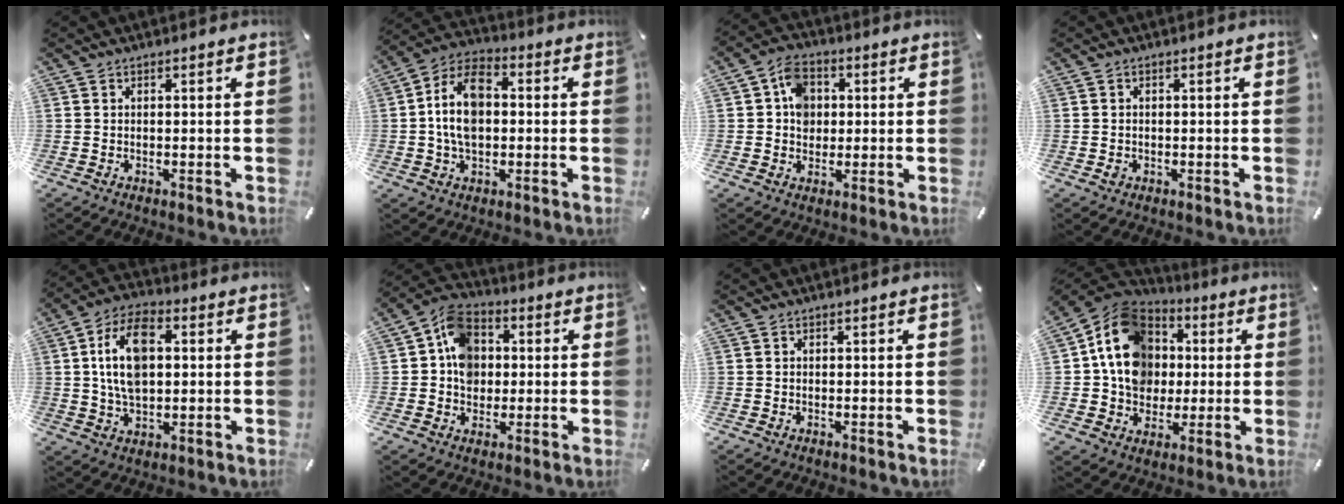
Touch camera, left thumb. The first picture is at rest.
{"total": 11.8, "force": [0.0, 7.9, 8.9], "torque": [-0.177, 0.016, 0.000]}
{"total": 7.1, "force": [1.0, 6.1, 3.5], "torque": [-0.055, 0.010, 0.017]}
{"total": 1.1, "force": [-0.3, 1.0, 0.4], "torque": [-0.008, 0.004, -0.006]}
{"total": 13.2, "force": [1.9, 8.2, 10.2], "torque": [-0.199, 0.007, 0.032]}
{"total": 10.1, "force": [0.6, 8.6, 5.2], "torque": [-0.094, 0.014, 0.014]}
{"total": 0.0}
{"total": 15.9, "force": [1.5, 14.4, 6.7], "torque": [-0.129, 0.004, 0.033]}